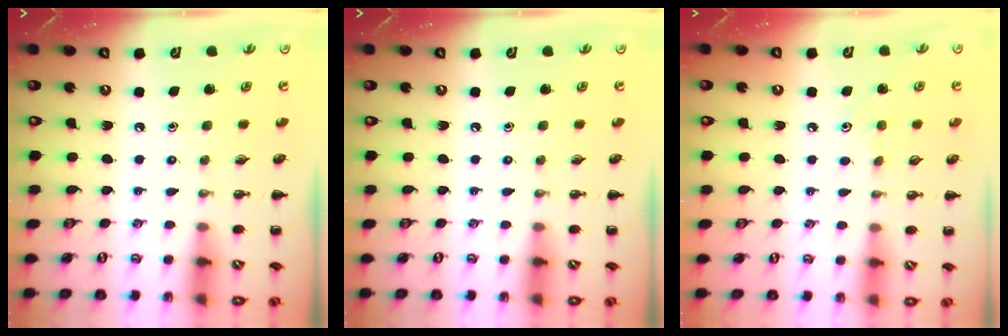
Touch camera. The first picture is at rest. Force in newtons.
{"total": 0.0}
{"total": 3.8, "press": 3.6, "slide": 1.2}